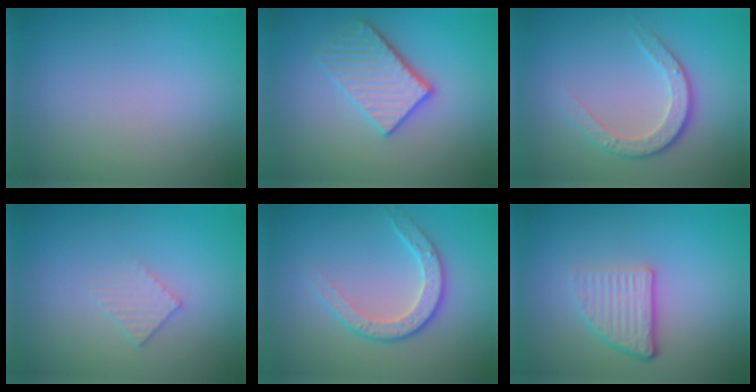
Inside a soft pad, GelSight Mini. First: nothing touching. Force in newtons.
{"total": 3.9, "press": 3.4, "slide": 2.0}
{"total": 3.5, "press": 2.5, "slide": 2.5}
{"total": 1.4, "press": 1.4, "slide": 0.2}
{"total": 3.5, "press": 2.9, "slide": 2.0}
{"total": 3.9, "press": 2.5, "slide": 3.0}